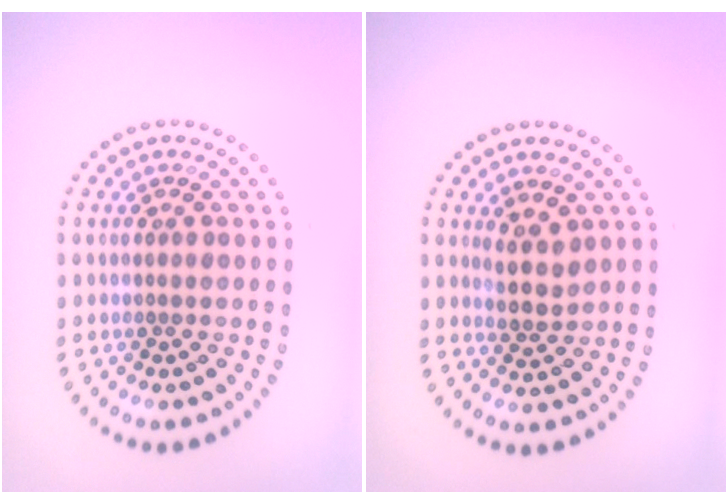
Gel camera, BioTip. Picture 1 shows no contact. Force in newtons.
{"total": 2.5, "press": 2.2, "slide": 1.3}